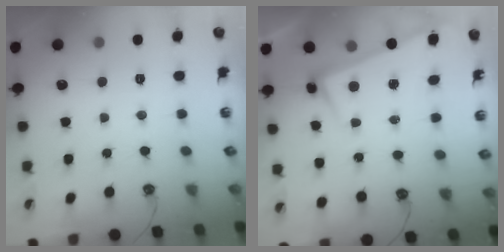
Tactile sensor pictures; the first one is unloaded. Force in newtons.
{"total": 2.6, "press": 2.5, "slide": 0.7}